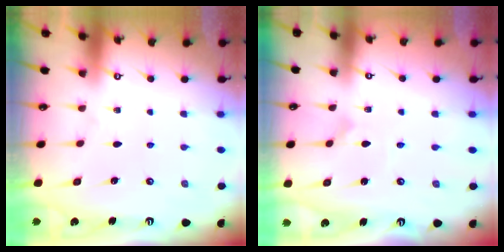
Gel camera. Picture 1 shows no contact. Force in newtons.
{"total": 0.7, "press": 0.7, "slide": 0.0}